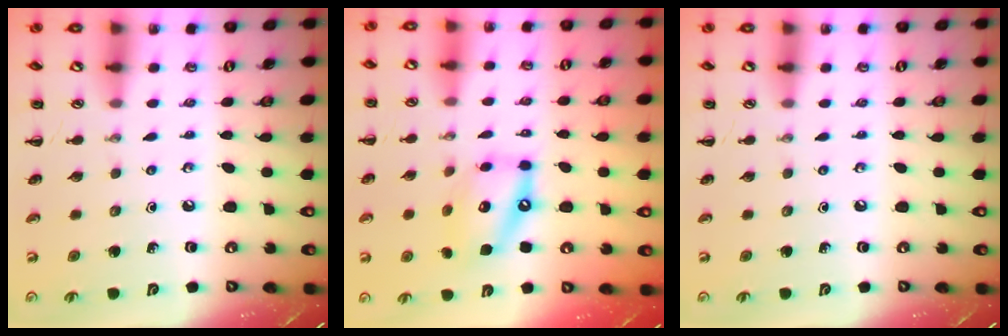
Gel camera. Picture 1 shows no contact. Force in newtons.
{"total": 13.5, "press": 13.3, "slide": 2.5}
{"total": 0.0}